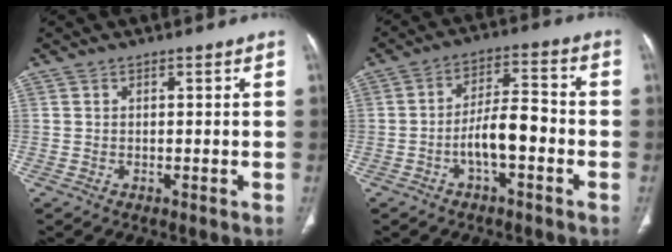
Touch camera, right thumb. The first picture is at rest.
{"total": 8.6, "force": [-2.9, 3.4, 7.3], "torque": [-0.121, 0.039, -0.052]}